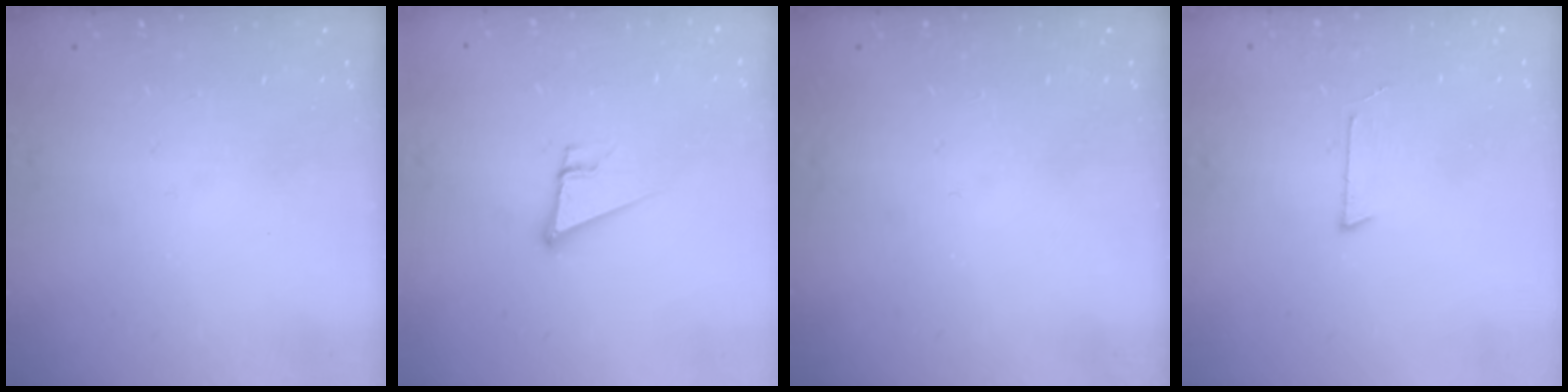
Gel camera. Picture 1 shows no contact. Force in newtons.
{"total": 9.0, "press": 8.3, "slide": 3.3}
{"total": 0.0}
{"total": 2.7, "press": 2.7, "slide": 0.2}